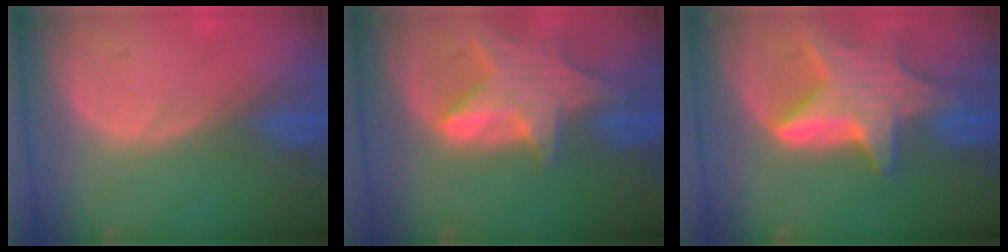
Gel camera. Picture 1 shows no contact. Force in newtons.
{"total": 8.4, "press": 7.5, "slide": 3.9}
{"total": 9.5, "press": 9.5, "slide": 0.7}